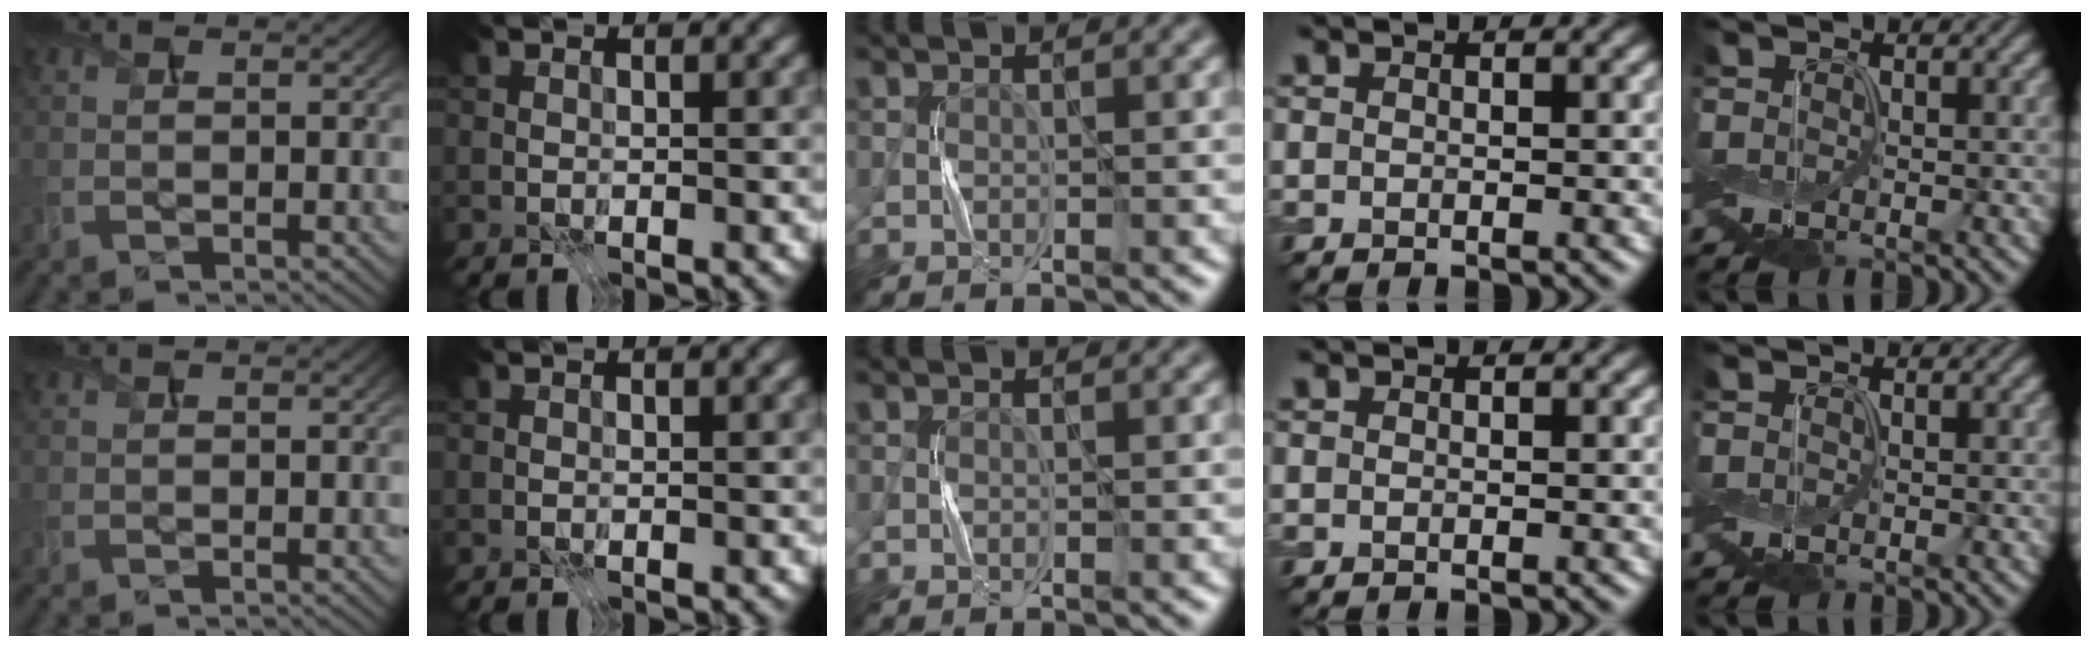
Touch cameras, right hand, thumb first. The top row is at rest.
{}